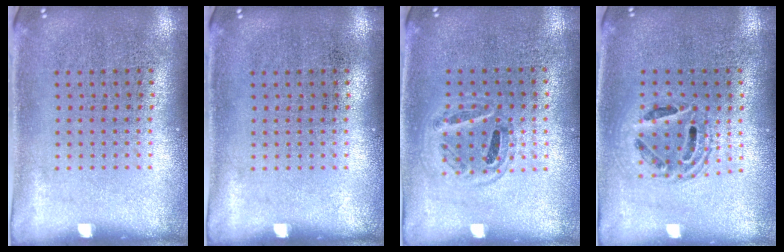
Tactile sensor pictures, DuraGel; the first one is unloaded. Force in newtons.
{"total": 0.0}
{"total": 0.9, "press": 0.9, "slide": 0.2}
{"total": 1.3, "press": 1.2, "slide": 0.5}